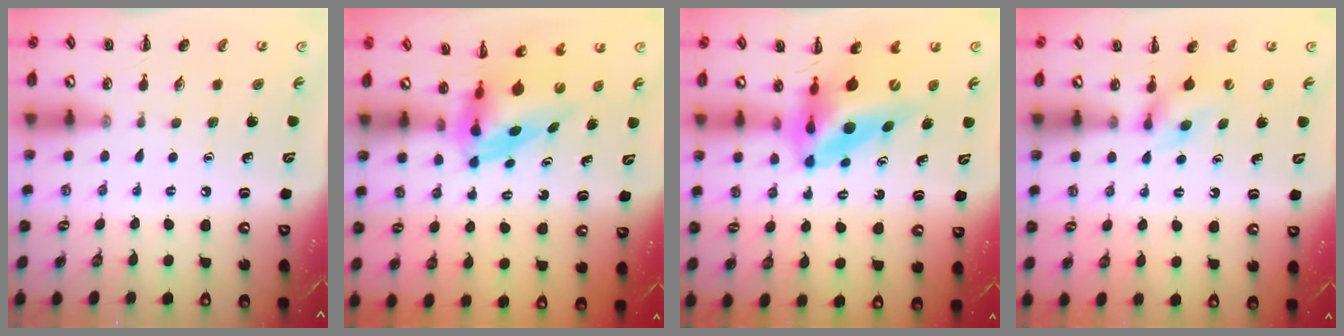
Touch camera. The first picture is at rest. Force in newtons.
{"total": 3.8, "press": 3.7, "slide": 0.9}
{"total": 9.7, "press": 9.2, "slide": 3.0}
{"total": 6.3, "press": 6.2, "slide": 1.4}